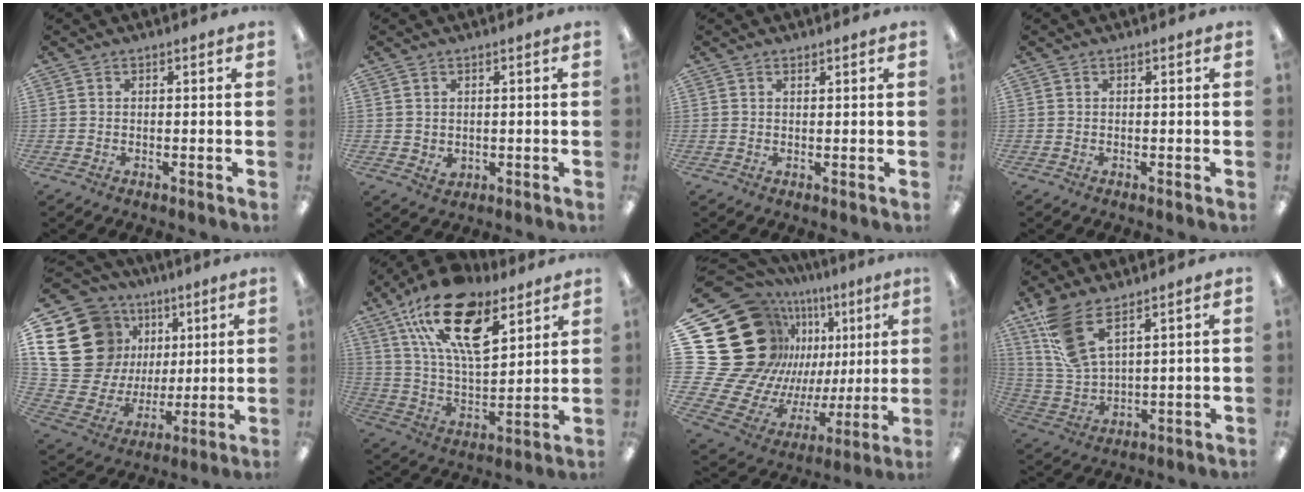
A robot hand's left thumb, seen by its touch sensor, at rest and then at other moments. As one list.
[{"total": 1.8, "force": [0.7, 1.6, 0.6], "torque": [-0.014, 0.002, 0.013]}, {"total": 0.7, "force": [0.7, 0.2, 0.2], "torque": [-0.004, 0.000, 0.013]}, {"total": 0.0}, {"total": 23.1, "force": [8.3, 18.8, 10.6], "torque": [-0.215, -0.049, 0.183]}, {"total": 22.2, "force": [12.9, 9.8, 15.2], "torque": [-0.265, -0.059, 0.226]}, {"total": 30.8, "force": [10.4, 22.5, 18.2], "torque": [-0.352, -0.108, 0.261]}, {"total": 10.8, "force": [7.3, 3.8, 7.0], "torque": [-0.150, -0.027, 0.142]}]